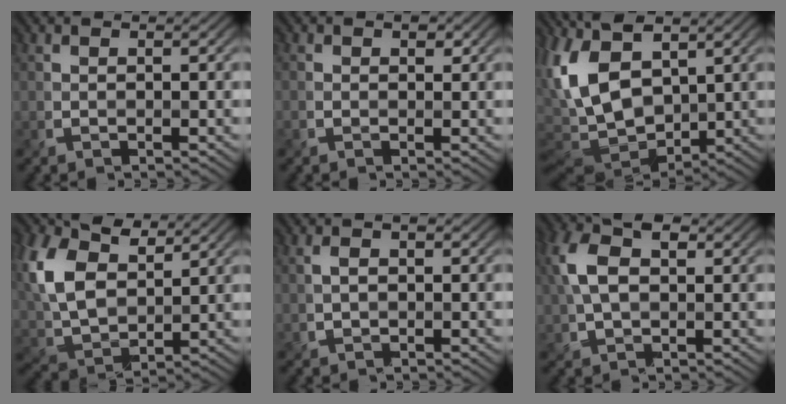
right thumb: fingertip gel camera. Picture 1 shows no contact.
{"total": 1.4, "force": [0.4, 1.1, 0.8], "torque": [-0.010, -0.004, 0.007]}
{"total": 14.9, "force": [1.6, 8.2, 12.3], "torque": [-0.291, 0.010, 0.020]}
{"total": 12.0, "force": [4.6, 7.3, 8.4], "torque": [-0.222, 0.013, 0.090]}
{"total": 2.3, "force": [0.4, 1.2, 1.9], "torque": [-0.032, -0.001, 0.009]}
{"total": 8.0, "force": [1.7, 4.7, 6.3], "torque": [-0.155, 0.014, 0.022]}